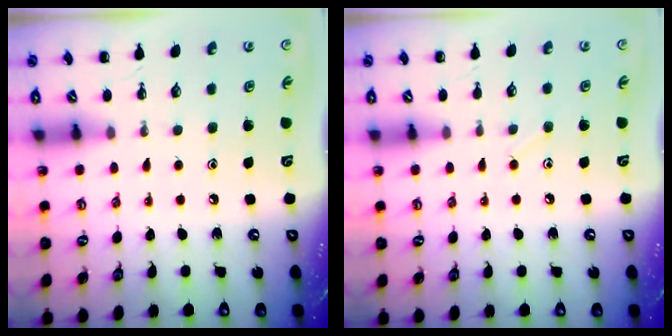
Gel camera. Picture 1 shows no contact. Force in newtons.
{"total": 3.3, "press": 3.1, "slide": 1.1}